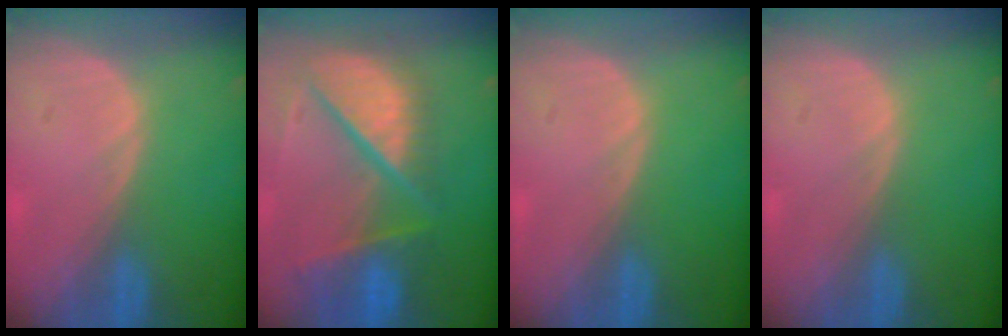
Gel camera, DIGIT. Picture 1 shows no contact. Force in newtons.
{"total": 11.7, "press": 9.7, "slide": 6.4}
{"total": 0.0}
{"total": 0.0}